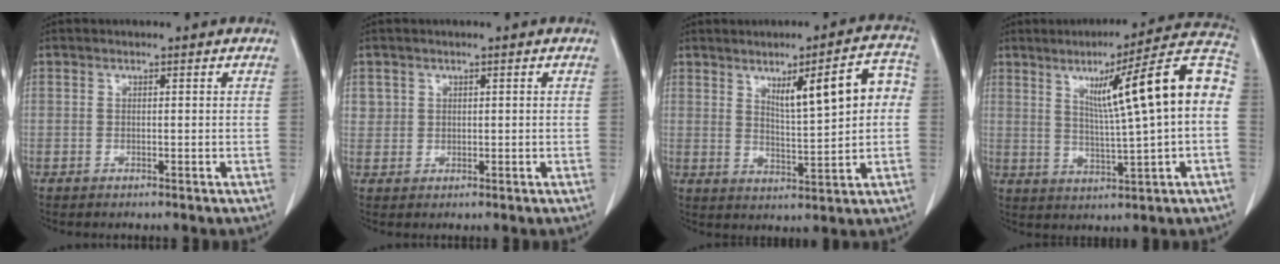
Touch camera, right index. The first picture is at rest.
{"total": 1.8, "force": [0.9, 1.6, 0.0], "torque": [0.017, -0.003, 0.008]}
{"total": 10.6, "force": [2.7, 1.9, 10.1], "torque": [-0.142, 0.015, 0.043]}
{"total": 16.2, "force": [3.0, -0.1, 16.0], "torque": [-0.226, 0.025, 0.040]}